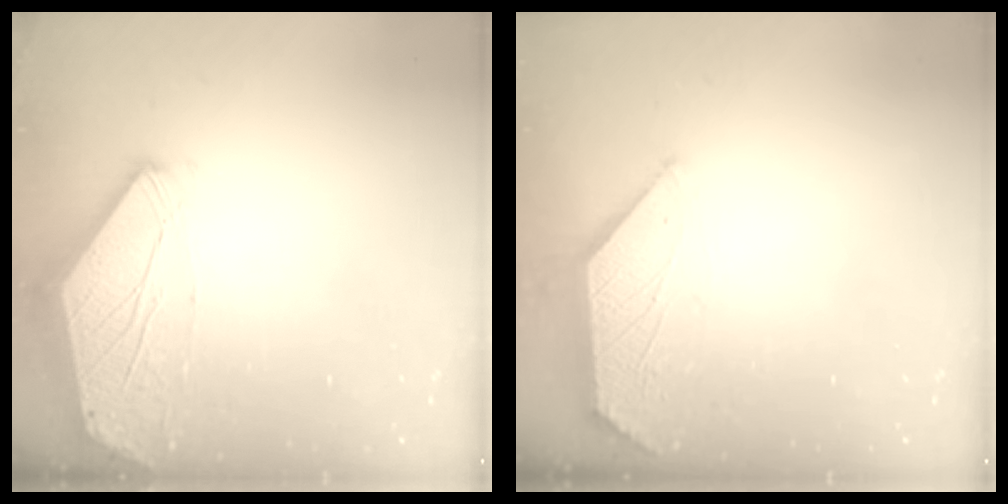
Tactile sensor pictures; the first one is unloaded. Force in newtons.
{"total": 0.8, "press": 0.7, "slide": 0.1}